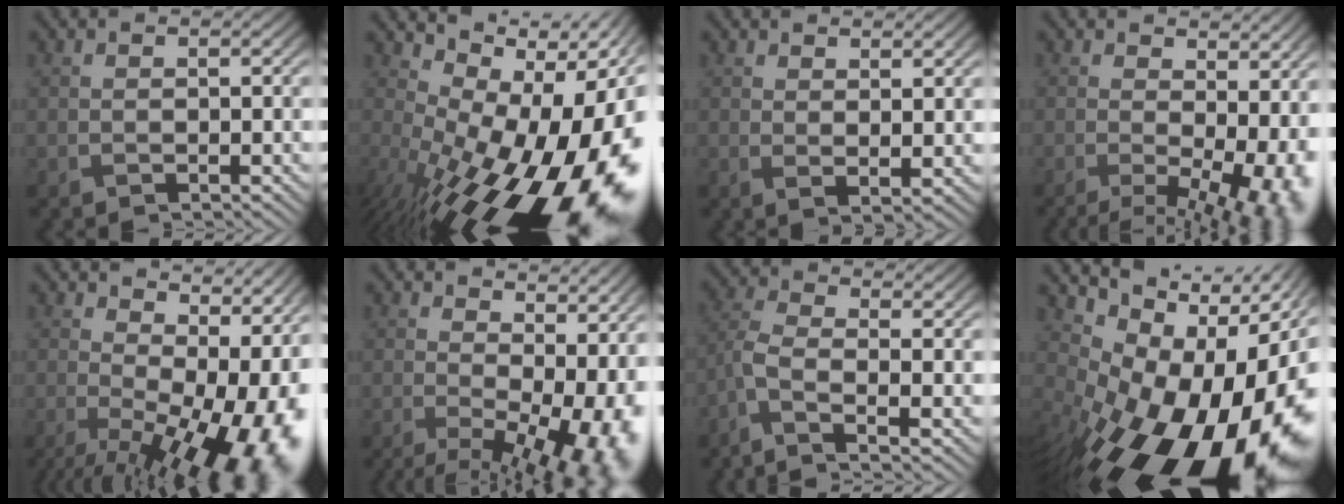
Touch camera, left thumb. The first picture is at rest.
{"total": 18.3, "force": [-0.8, 9.2, 15.8], "torque": [-0.219, -0.025, -0.002]}
{"total": 1.9, "force": [1.8, 0.0, 0.6], "torque": [-0.017, -0.001, 0.032]}
{"total": 10.4, "force": [-2.1, 4.2, 9.3], "torque": [-0.151, -0.030, -0.013]}
{"total": 16.3, "force": [-0.7, 8.5, 13.8], "torque": [-0.193, -0.046, 0.034]}
{"total": 14.0, "force": [-1.9, 6.8, 12.1], "torque": [-0.190, -0.034, 0.009]}
{"total": 4.0, "force": [-2.1, 0.8, 3.3], "torque": [-0.071, 0.003, -0.062]}
{"total": 19.5, "force": [-3.7, 11.7, 15.2], "torque": [-0.223, -0.038, -0.049]}